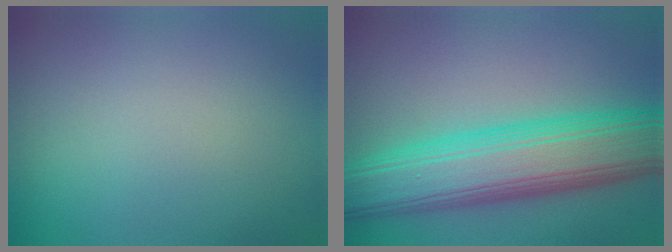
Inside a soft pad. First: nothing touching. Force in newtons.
{"total": 10.7, "press": 10.7, "slide": 0.1}